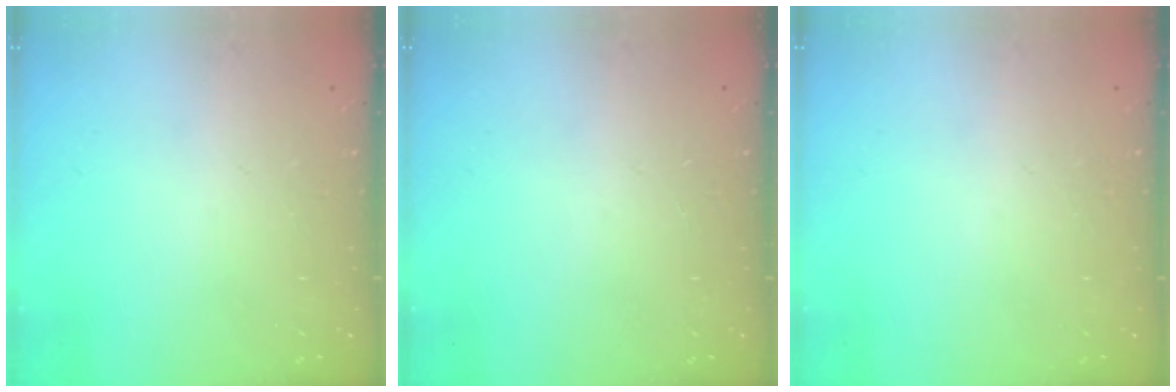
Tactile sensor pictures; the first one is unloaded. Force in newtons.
{"total": 0.0}
{"total": 0.0}